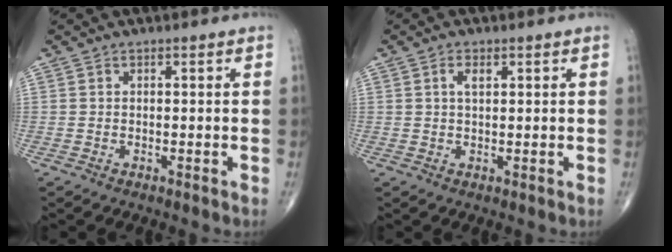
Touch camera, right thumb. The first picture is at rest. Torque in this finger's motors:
{"motor_torque": [0.03, 0.11, 0.27, 0.27, 0.02]}